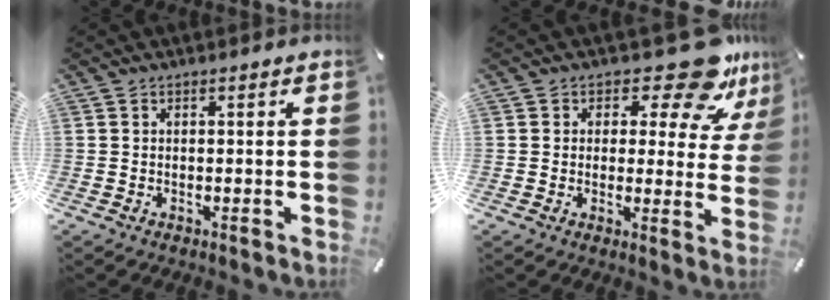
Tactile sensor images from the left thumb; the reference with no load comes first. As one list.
[{"total": 14.2, "force": [9.2, 6.0, 9.0], "torque": [-0.125, -0.058, 0.153]}]